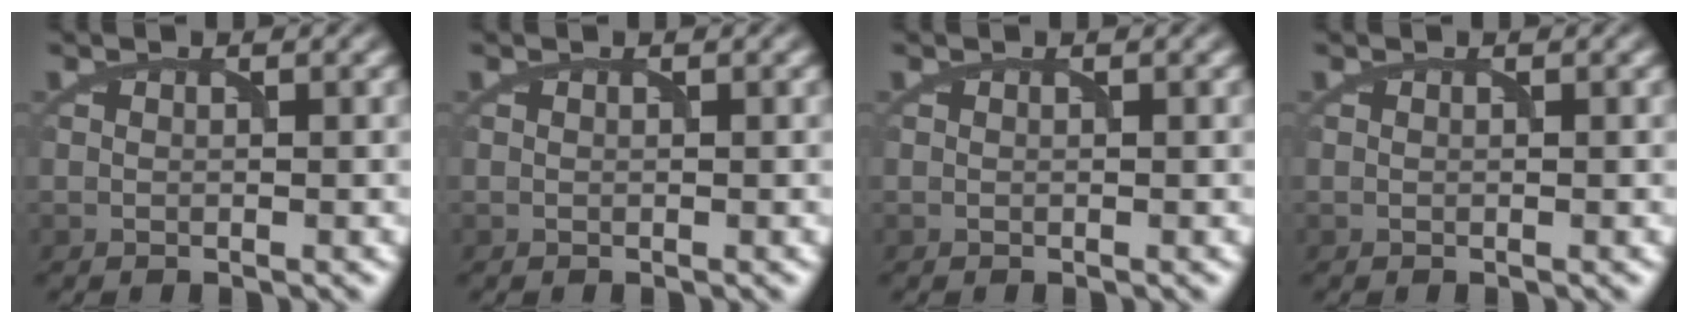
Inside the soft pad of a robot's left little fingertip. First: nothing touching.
{"total": 0.0}
{"total": 0.0}
{"total": 0.0}